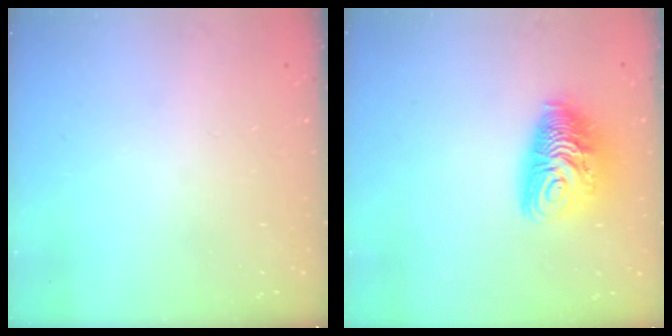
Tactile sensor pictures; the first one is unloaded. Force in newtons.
{"total": 12.6, "press": 12.6, "slide": 1.3}